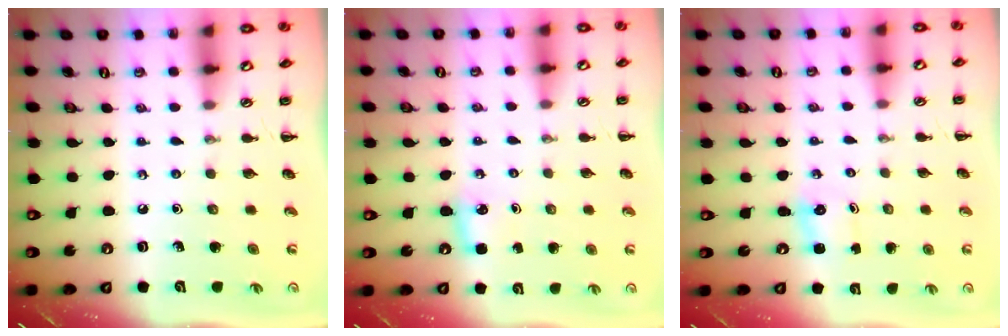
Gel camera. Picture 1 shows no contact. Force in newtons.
{"total": 3.5, "press": 3.4, "slide": 1.0}
{"total": 1.1, "press": 1.1, "slide": 0.4}